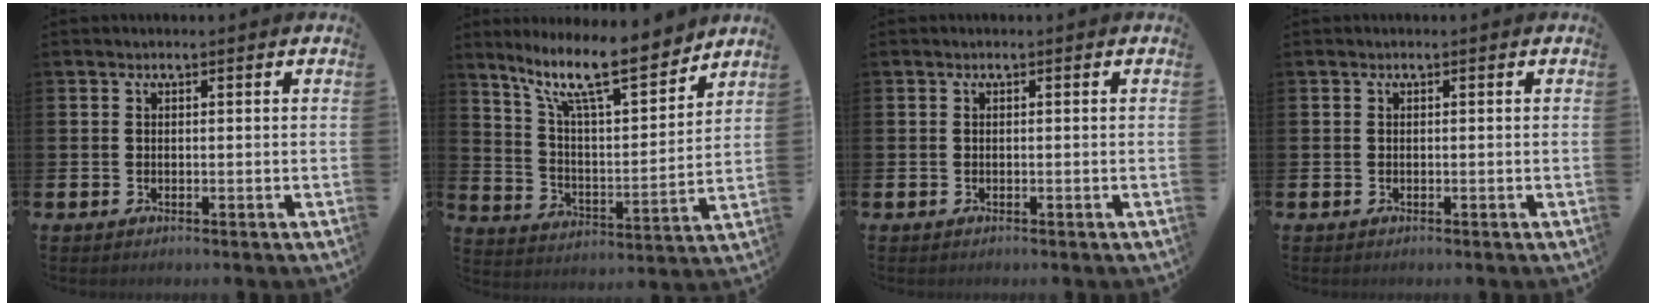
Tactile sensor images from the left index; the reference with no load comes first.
{"total": 13.0, "force": [10.5, 3.0, 7.1], "torque": [-0.150, -0.058, 0.179]}
{"total": 0.0}
{"total": 0.0}